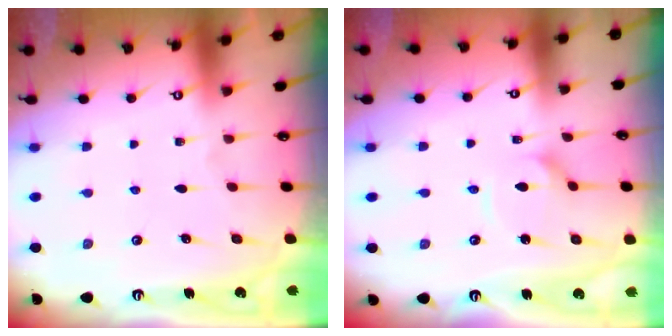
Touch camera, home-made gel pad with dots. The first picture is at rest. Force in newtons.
{"total": 2.7, "press": 2.7, "slide": 0.3}